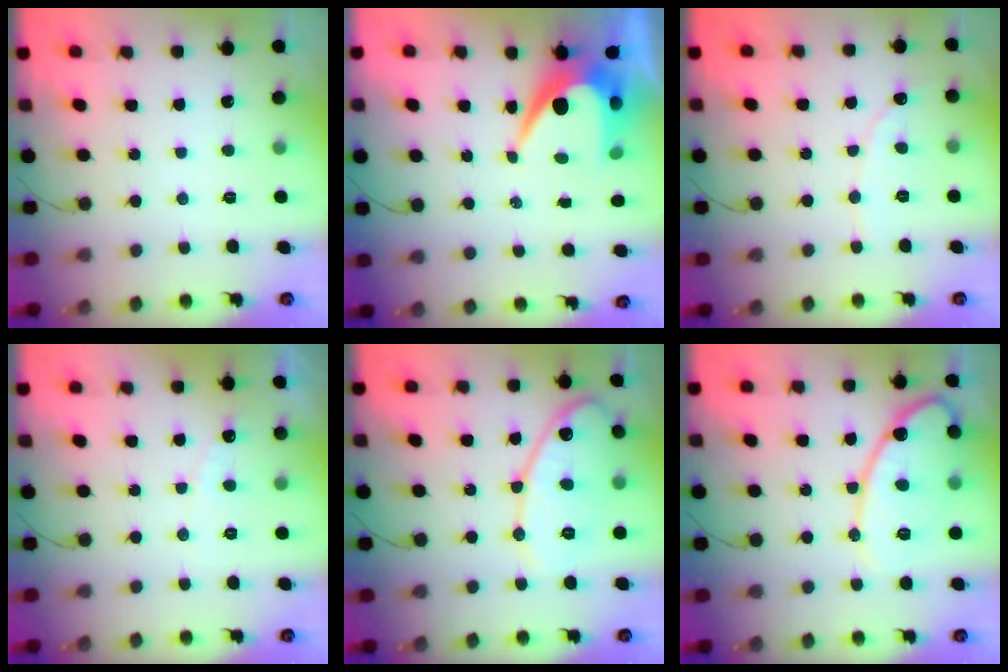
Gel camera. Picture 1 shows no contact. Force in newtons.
{"total": 8.2, "press": 8.2, "slide": 0.4}
{"total": 2.3, "press": 2.3, "slide": 0.2}
{"total": 3.0, "press": 3.0, "slide": 0.1}
{"total": 12.9, "press": 12.9, "slide": 0.9}
{"total": 13.2, "press": 13.2, "slide": 0.9}